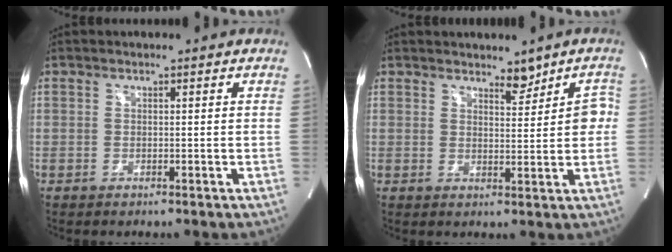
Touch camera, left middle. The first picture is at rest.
{"total": 3.3, "force": [1.9, 1.3, 2.3], "torque": [-0.017, 0.007, 0.029]}